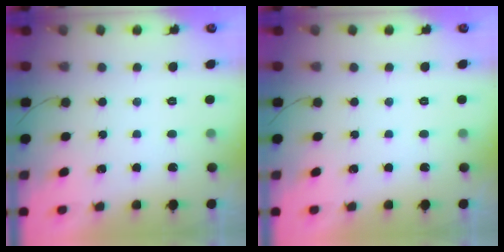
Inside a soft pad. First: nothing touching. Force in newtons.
{"total": 0.0}